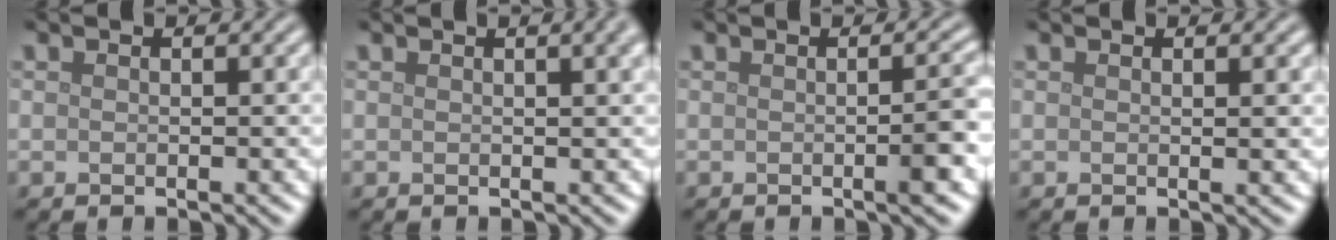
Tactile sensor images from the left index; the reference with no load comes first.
{"total": 3.3, "force": [1.3, 1.3, 2.7], "torque": [-0.014, 0.007, 0.009]}
{"total": 2.9, "force": [-0.4, 0.7, 2.8], "torque": [-0.029, 0.003, -0.009]}
{"total": 0.6, "force": [0.2, 0.2, 0.6], "torque": [-0.002, -0.001, 0.002]}